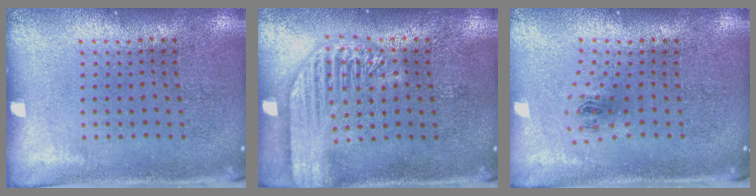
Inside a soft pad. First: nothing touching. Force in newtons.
{"total": 2.4, "press": 2.4, "slide": 0.3}
{"total": 1.0, "press": 0.4, "slide": 0.9}